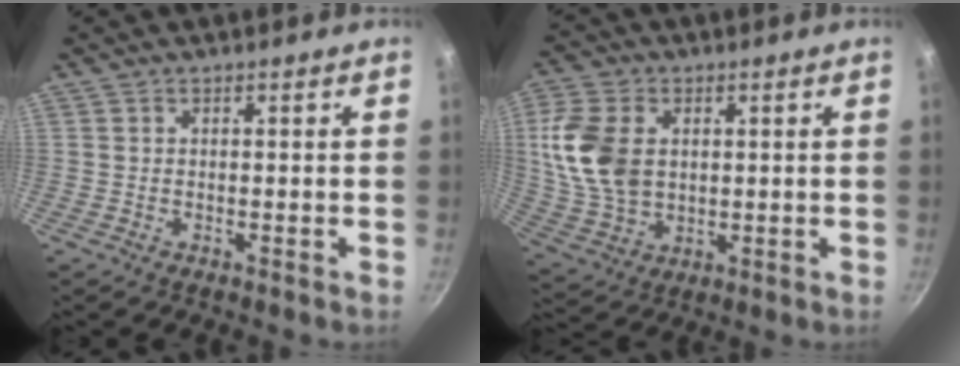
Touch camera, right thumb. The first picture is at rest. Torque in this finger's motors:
{"motor_torque": [0.13, 0.17, 0.82, 0.05, 0.18]}